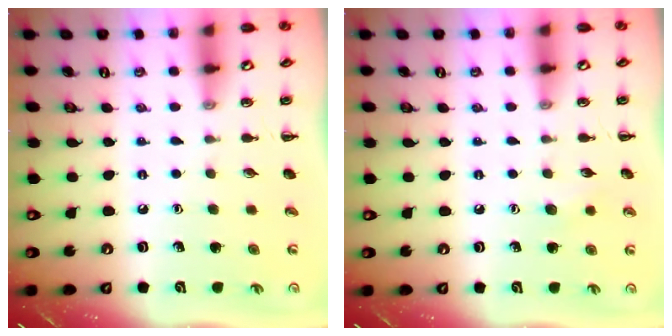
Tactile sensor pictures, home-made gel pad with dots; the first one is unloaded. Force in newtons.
{"total": 4.6, "press": 4.5, "slide": 1.0}